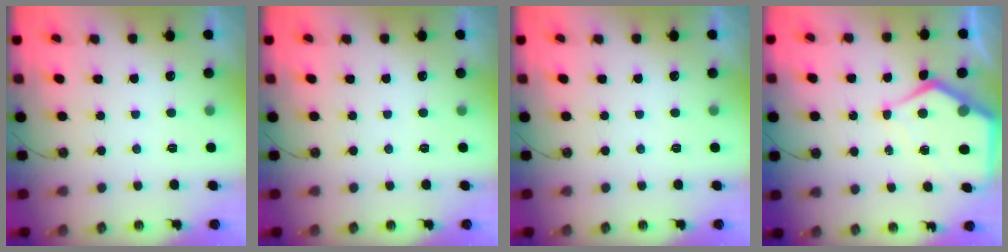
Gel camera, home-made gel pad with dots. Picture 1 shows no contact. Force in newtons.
{"total": 0.0}
{"total": 0.0}
{"total": 11.6, "press": 11.5, "slide": 1.3}